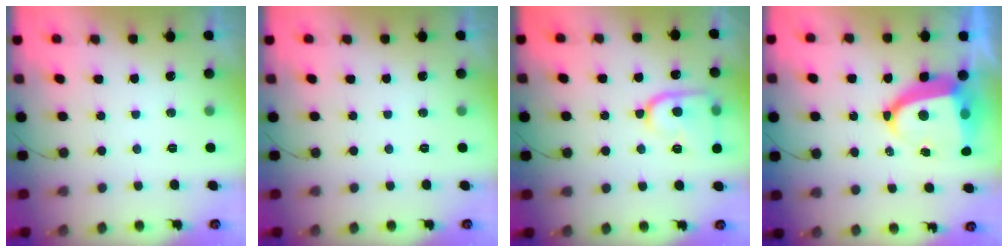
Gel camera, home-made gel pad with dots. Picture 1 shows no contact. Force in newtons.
{"total": 0.0}
{"total": 13.3, "press": 13.2, "slide": 1.4}
{"total": 12.7, "press": 12.6, "slide": 1.6}